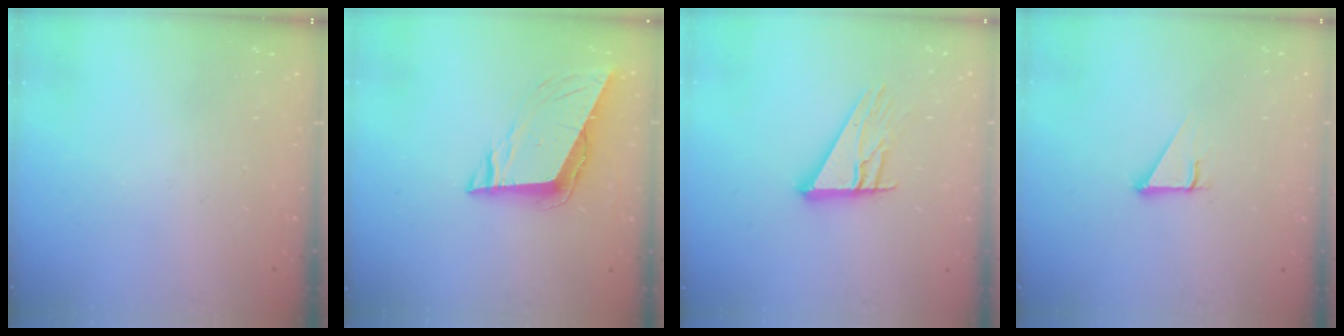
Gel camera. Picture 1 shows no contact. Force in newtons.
{"total": 8.9, "press": 8.4, "slide": 2.7}
{"total": 12.9, "press": 12.9, "slide": 1.2}
{"total": 3.0, "press": 3.0, "slide": 0.1}